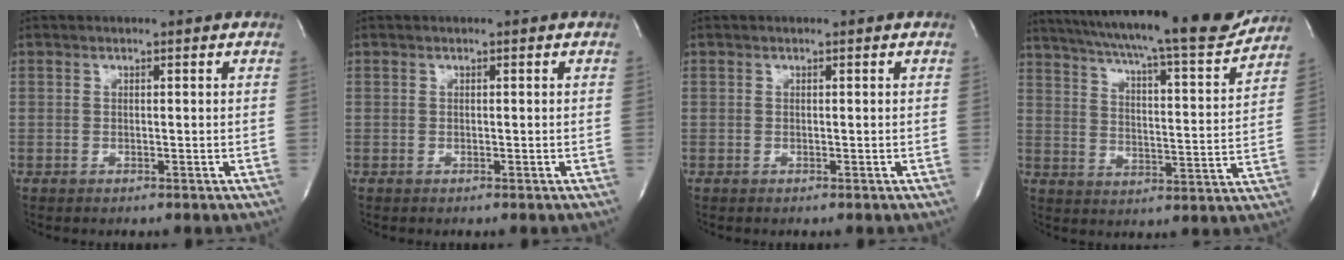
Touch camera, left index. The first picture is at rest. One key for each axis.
{"total": 0.0}
{"total": 0.0}
{"total": 22.5, "fx": 20.2, "fy": 1.4, "fz": 9.9, "tx": -0.163, "ty": -0.041, "tz": 0.272}